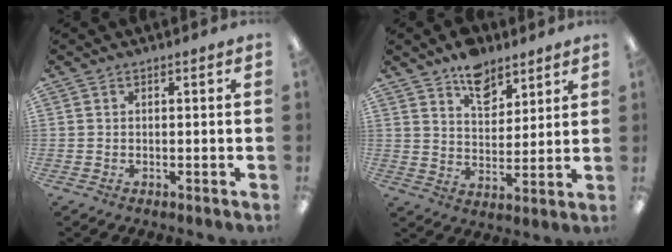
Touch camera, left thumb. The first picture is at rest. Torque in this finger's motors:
{"motor_torque": [1.03, 0.57, 0.87, -0.50, 0.04]}